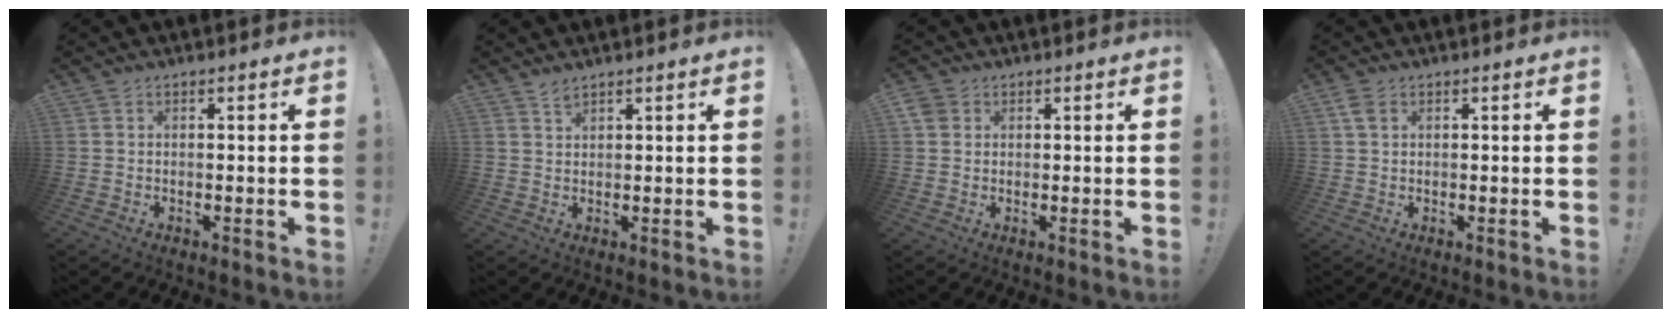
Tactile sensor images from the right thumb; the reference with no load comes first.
{"total": 2.1, "force": [1.8, 0.5, 0.9], "torque": [-0.006, -0.011, 0.031]}
{"total": 3.3, "force": [1.5, 2.7, 1.1], "torque": [-0.018, 0.001, 0.029]}
{"total": 3.0, "force": [1.4, 1.8, 2.0], "torque": [-0.033, 0.000, 0.024]}